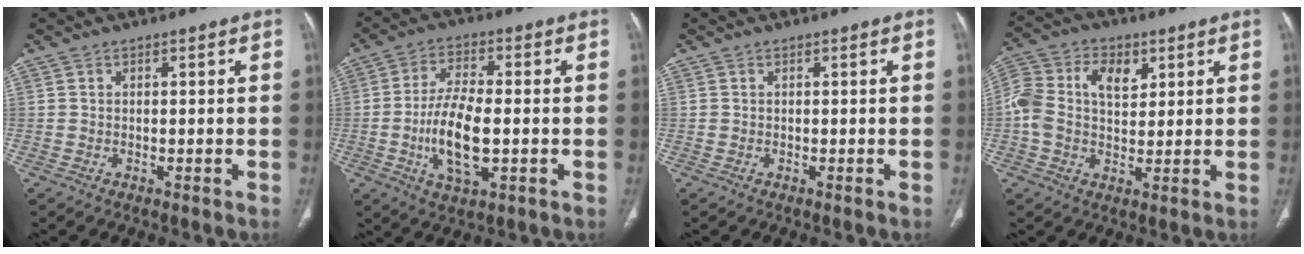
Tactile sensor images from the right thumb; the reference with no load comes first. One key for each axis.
{"total": 11.5, "fx": -1.9, "fy": 4.6, "fz": 10.4, "tx": -0.202, "ty": 0.002, "tz": -0.034}
{"total": 0.0}
{"total": 11.4, "fx": 2.6, "fy": 7.8, "fz": 7.9, "tx": -0.142, "ty": 0.010, "tz": 0.043}